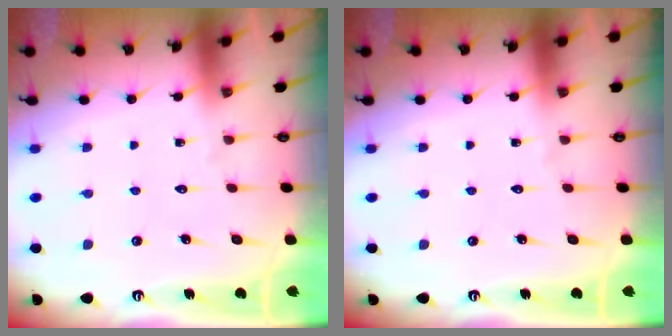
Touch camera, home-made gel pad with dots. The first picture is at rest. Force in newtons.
{"total": 0.0}